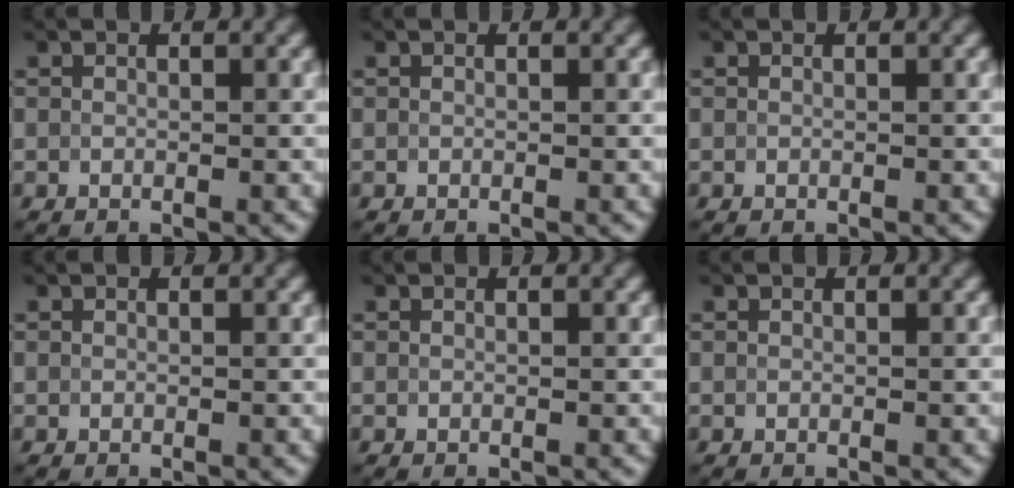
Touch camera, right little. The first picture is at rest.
{"total": 0.0}
{"total": 0.0}
{"total": 0.0}
{"total": 0.0}
{"total": 0.0}